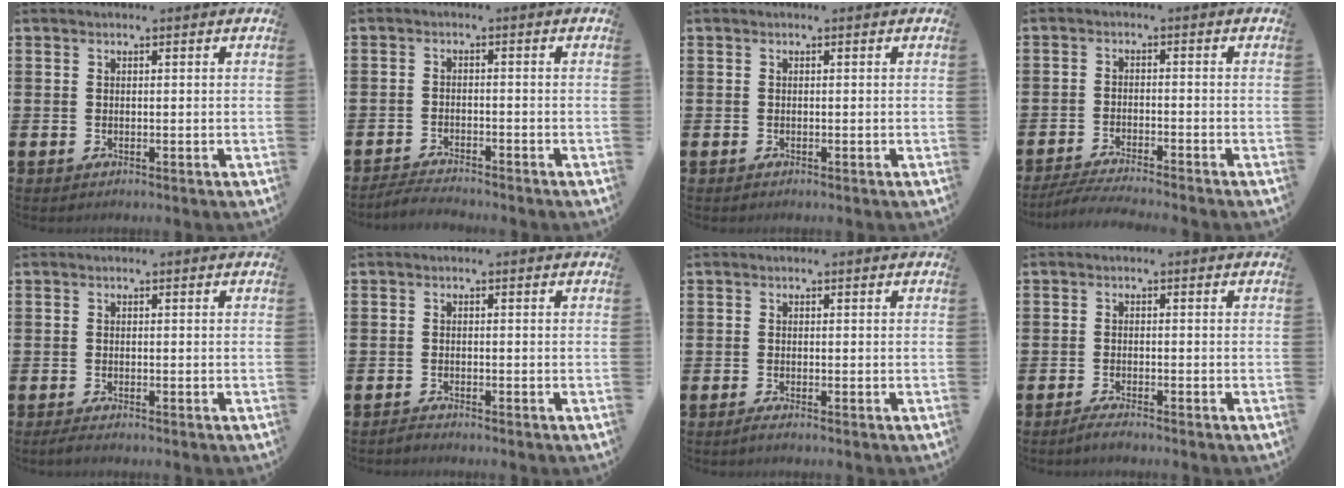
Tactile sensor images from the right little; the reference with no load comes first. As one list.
[{"total": 2.2, "force": [-2.2, -0.1, 0.2], "torque": [-0.006, 0.003, -0.045]}, {"total": 0.0}, {"total": 3.1, "force": [-2.9, -0.2, 1.0], "torque": [-0.015, -0.001, -0.057]}, {"total": 0.8, "force": [-0.7, 0.1, 0.5], "torque": [-0.010, -0.002, -0.013]}, {"total": 0.9, "force": [-0.9, 0.1, 0.0], "torque": [-0.005, -0.003, -0.017]}, {"total": 0.7, "force": [-0.4, 0.1, 0.6], "torque": [-0.002, -0.006, -0.009]}, {"total": 1.4, "force": [-1.2, 0.0, 0.7], "torque": [-0.012, -0.001, -0.023]}]